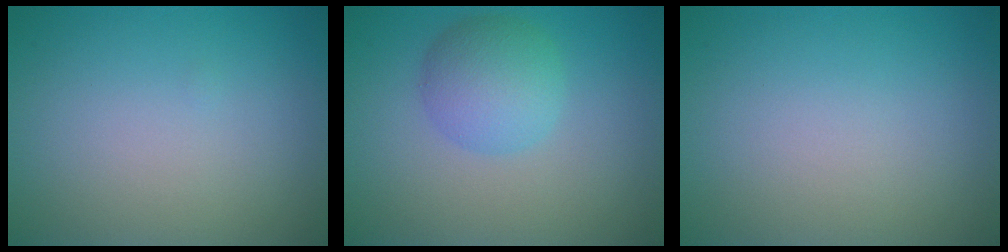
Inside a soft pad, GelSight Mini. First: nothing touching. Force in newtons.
{"total": 4.0, "press": 4.0, "slide": 0.2}
{"total": 0.0}